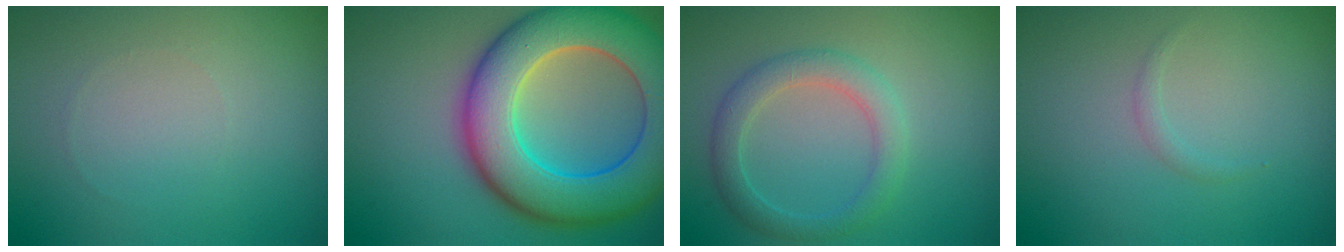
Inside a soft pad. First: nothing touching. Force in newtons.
{"total": 11.9, "press": 11.9, "slide": 0.3}
{"total": 3.0, "press": 3.0, "slide": 0.2}
{"total": 0.7, "press": 0.7, "slide": 0.1}